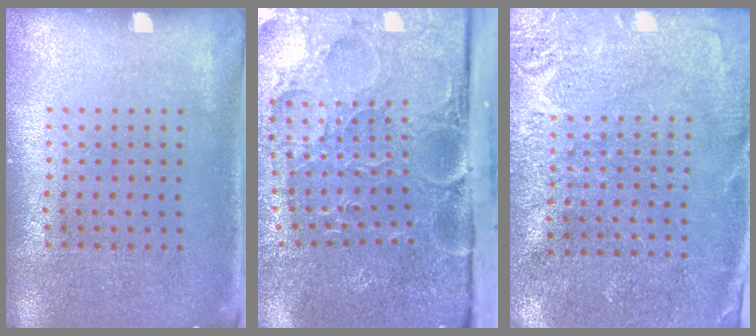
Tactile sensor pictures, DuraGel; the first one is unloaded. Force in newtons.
{"total": 5.1, "press": 4.1, "slide": 3.1}
{"total": 2.7, "press": 2.7, "slide": 0.4}